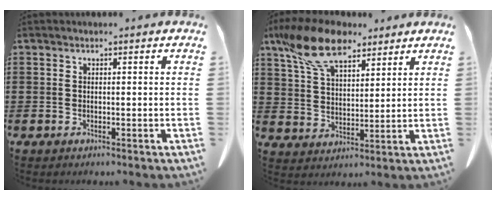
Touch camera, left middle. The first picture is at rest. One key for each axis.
{"total": 12.0, "fx": 8.5, "fy": 4.9, "fz": 6.9, "tx": -0.165, "ty": -0.012, "tz": 0.159}